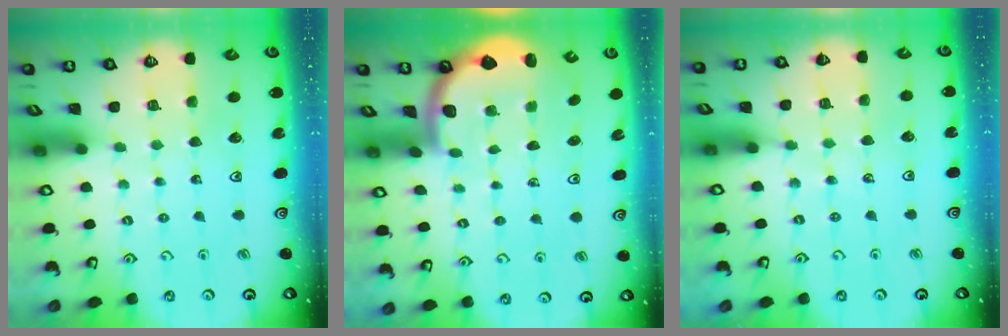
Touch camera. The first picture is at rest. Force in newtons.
{"total": 1.9, "press": 1.8, "slide": 0.3}
{"total": 3.8, "press": 3.7, "slide": 0.6}